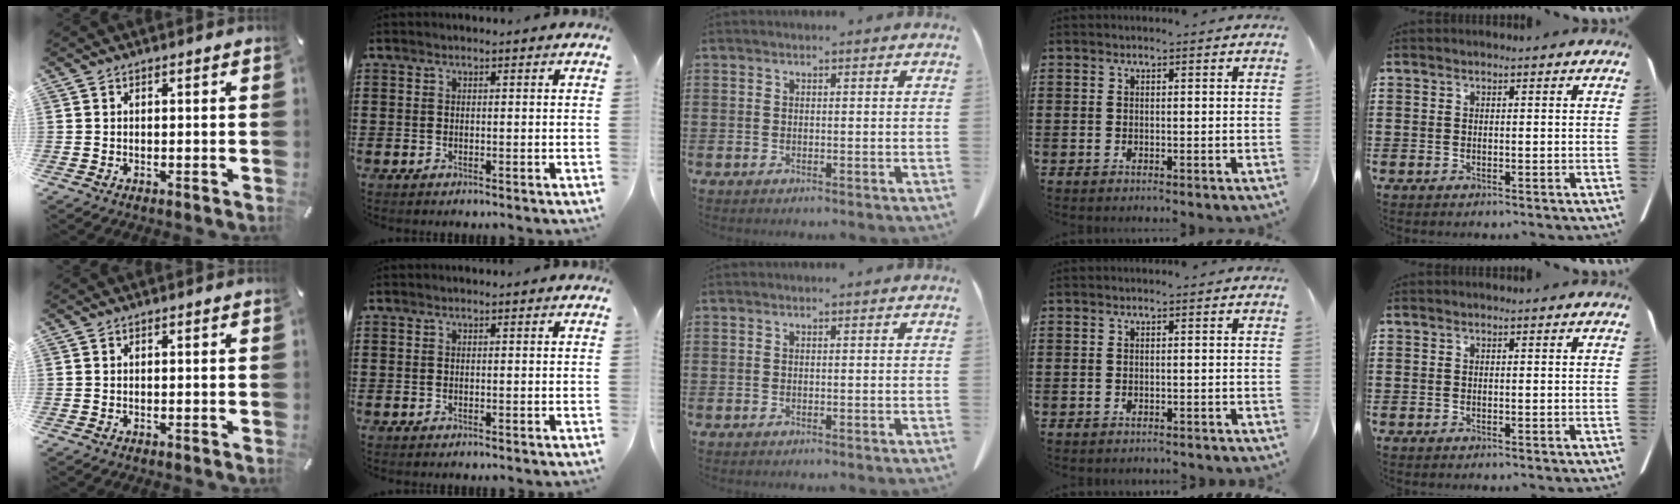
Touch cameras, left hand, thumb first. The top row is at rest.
{"ring": {"total": 0.6, "force": [-0.6, 0.1, 0.1], "torque": [-0.004, -0.001, -0.012]}}